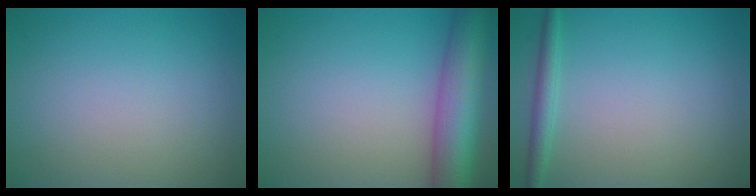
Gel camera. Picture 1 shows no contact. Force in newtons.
{"total": 8.4, "press": 8.4, "slide": 0.3}
{"total": 1.8, "press": 1.8, "slide": 0.1}